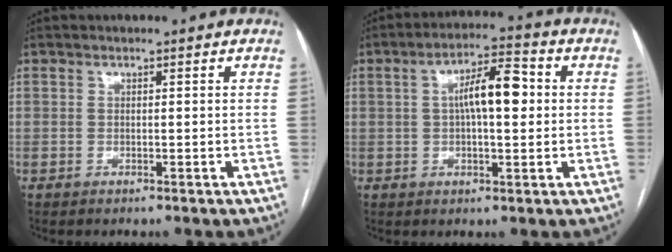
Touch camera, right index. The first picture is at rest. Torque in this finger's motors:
{"motor_torque": [1.16, -0.01, 0.56, 0.12]}